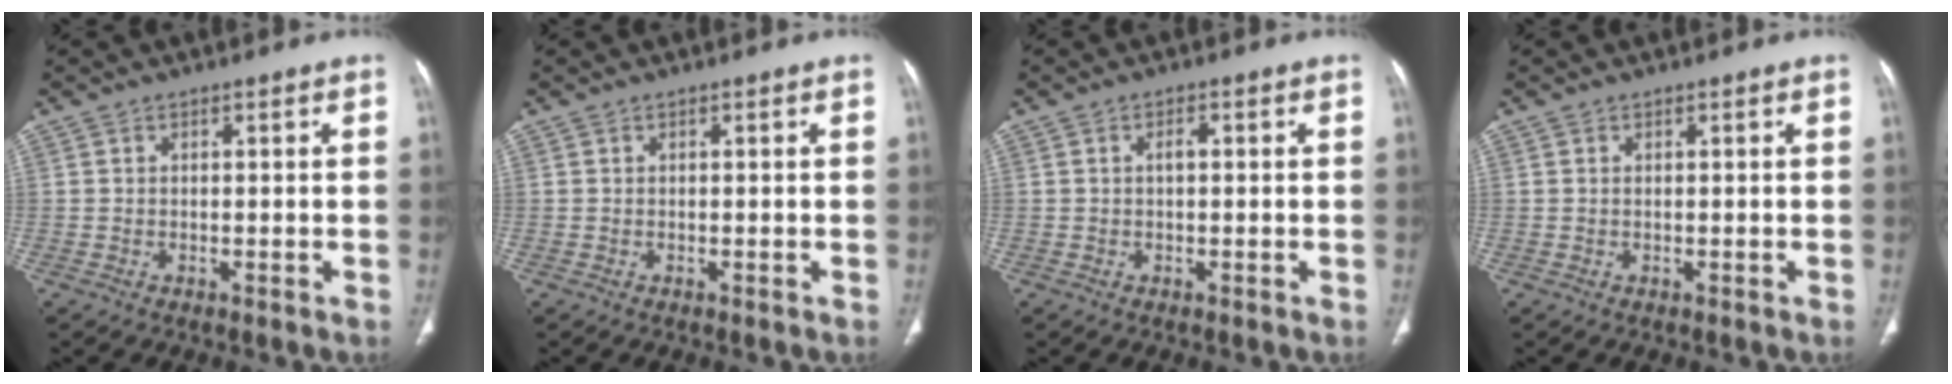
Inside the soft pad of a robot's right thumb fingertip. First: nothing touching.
{"total": 0.0}
{"total": 1.3, "force": [0.1, 0.7, 1.2], "torque": [-0.018, 0.003, -0.001]}
{"total": 0.0}